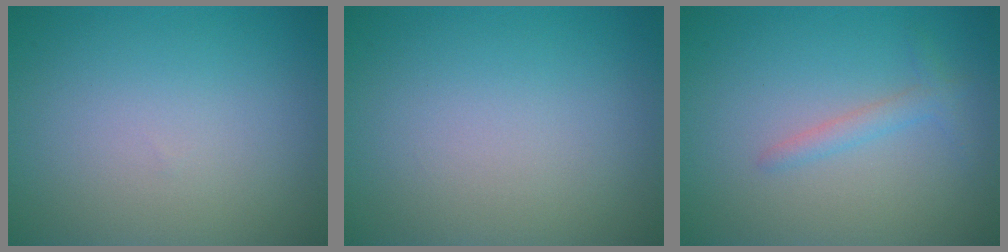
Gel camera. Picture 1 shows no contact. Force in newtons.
{"total": 0.0}
{"total": 1.4, "press": 1.4, "slide": 0.1}